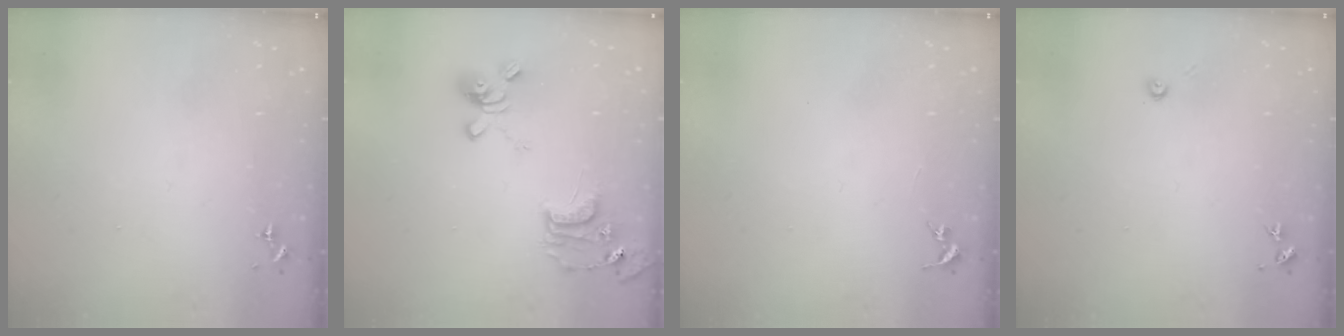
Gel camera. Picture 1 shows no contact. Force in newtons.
{"total": 15.3, "press": 15.3, "slide": 1.1}
{"total": 0.0}
{"total": 3.5, "press": 3.5, "slide": 0.2}